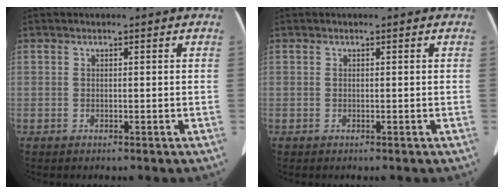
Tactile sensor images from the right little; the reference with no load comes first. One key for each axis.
{"total": 0.0}